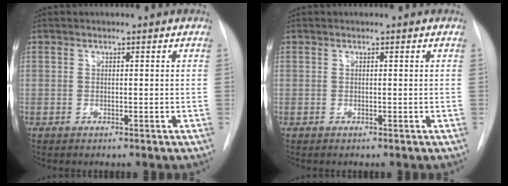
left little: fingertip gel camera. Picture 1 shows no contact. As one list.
[{"total": 0.0}]